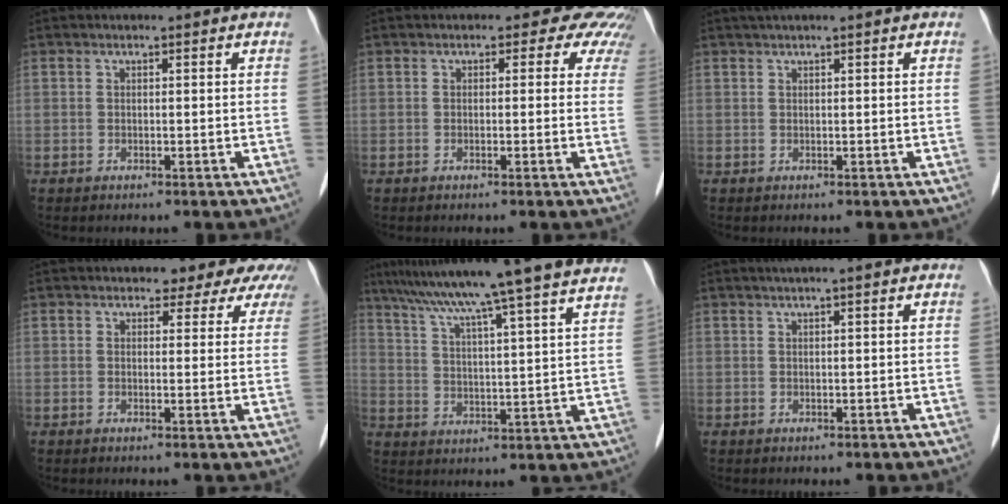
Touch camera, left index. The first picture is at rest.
{"total": 6.1, "force": [4.9, 3.4, 1.5], "torque": [0.010, 0.009, 0.018]}
{"total": 1.4, "force": [1.0, -0.2, 1.0], "torque": [-0.021, 0.014, 0.023]}
{"total": 7.0, "force": [6.0, 3.1, 1.5], "torque": [0.004, 0.004, 0.043]}
{"total": 21.9, "force": [18.4, -1.7, 11.8], "torque": [-0.197, -0.002, 0.252]}
{"total": 1.3, "force": [0.7, -0.3, 1.0], "torque": [-0.022, 0.004, 0.018]}